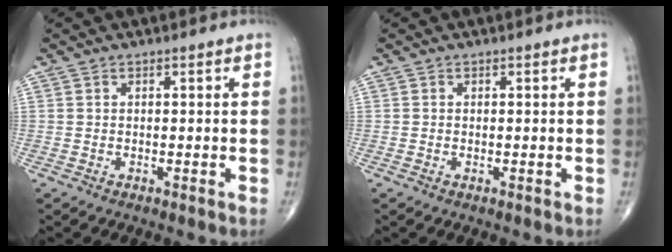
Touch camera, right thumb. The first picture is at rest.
{"total": 0.0}